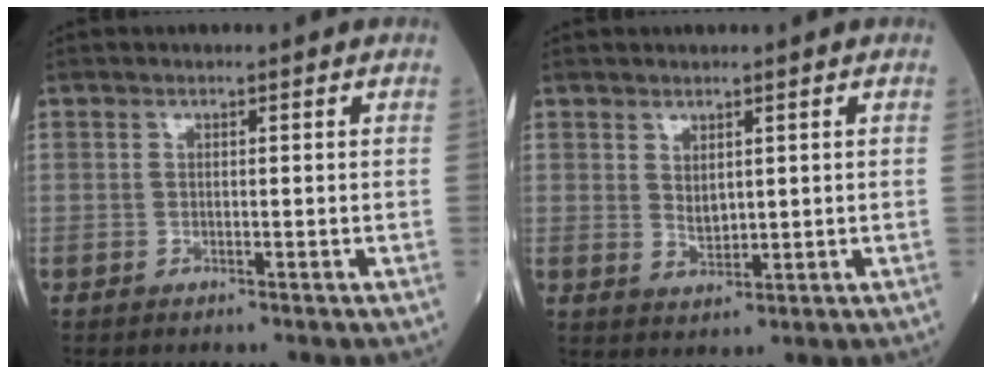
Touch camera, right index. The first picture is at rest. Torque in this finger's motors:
{"motor_torque": [0.23, 0.08, -0.01, 0.04]}